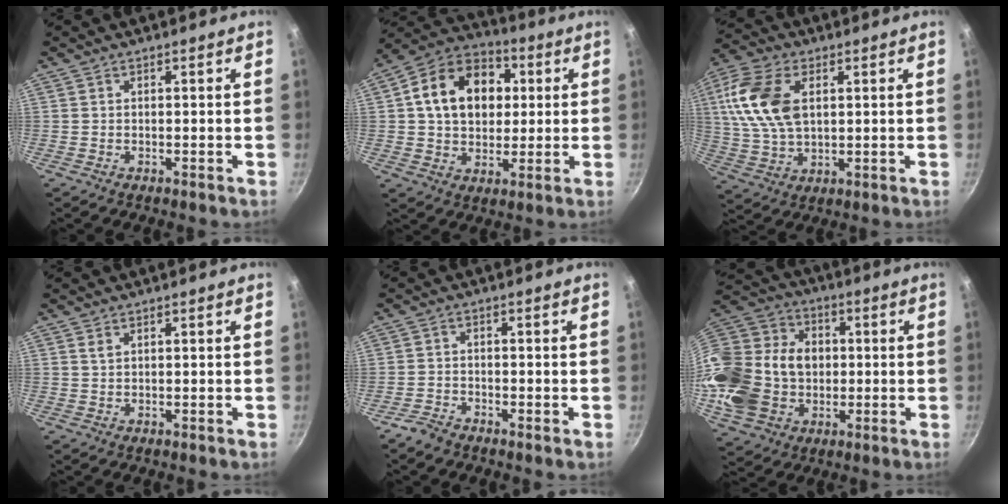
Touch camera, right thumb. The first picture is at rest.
{"total": 17.0, "force": [3.3, 12.7, 10.8], "torque": [-0.148, 0.022, 0.043]}
{"total": 14.6, "force": [3.5, 8.9, 11.1], "torque": [-0.209, -0.003, 0.065]}
{"total": 1.7, "force": [0.7, 0.8, 1.3], "torque": [-0.026, -0.003, 0.015]}
{"total": 2.6, "force": [-2.3, 1.0, 0.8], "torque": [-0.024, 0.017, -0.045]}
{"total": 24.8, "force": [-0.9, 19.8, 14.9], "torque": [-0.297, 0.042, -0.002]}